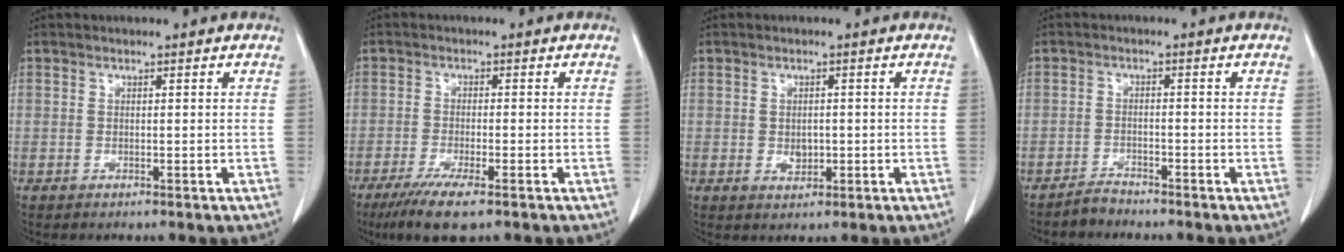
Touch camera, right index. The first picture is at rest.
{"total": 7.0, "force": [-4.6, 0.6, 5.3], "torque": [-0.092, -0.019, -0.075]}
{"total": 2.2, "force": [-0.2, 1.5, 1.5], "torque": [-0.024, 0.000, 0.002]}
{"total": 2.1, "force": [-2.0, 0.2, 0.0], "torque": [0.001, -0.005, -0.037]}